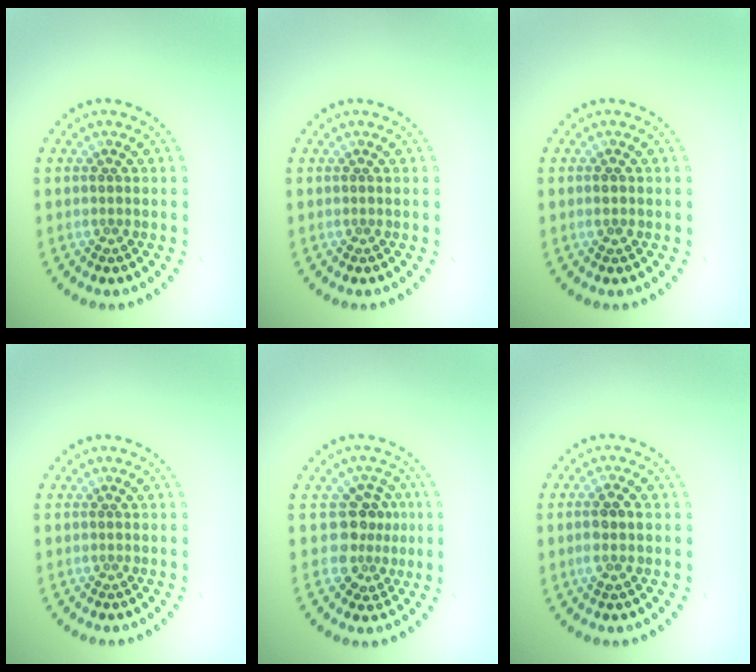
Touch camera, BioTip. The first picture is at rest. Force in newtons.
{"total": 0.0}
{"total": 1.1, "press": 1.1, "slide": 0.1}
{"total": 0.0}
{"total": 3.1, "press": 2.6, "slide": 1.7}
{"total": 2.0, "press": 1.9, "slide": 0.5}